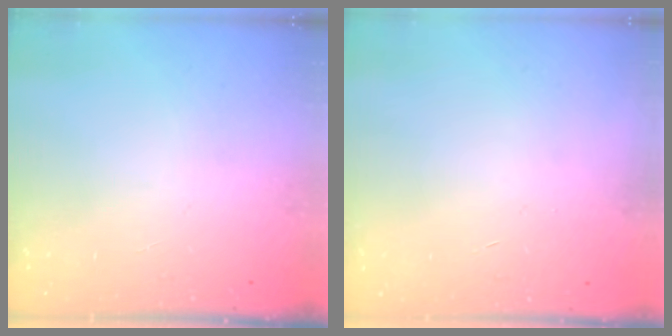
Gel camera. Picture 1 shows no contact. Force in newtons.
{"total": 0.6, "press": 0.5, "slide": 0.2}